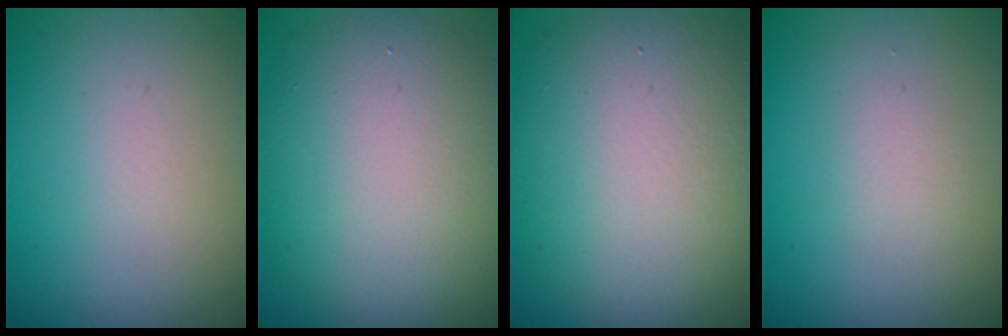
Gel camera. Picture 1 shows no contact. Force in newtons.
{"total": 10.7, "press": 10.7, "slide": 0.4}
{"total": 10.8, "press": 10.8, "slide": 1.0}
{"total": 0.9, "press": 0.9, "slide": 0.1}